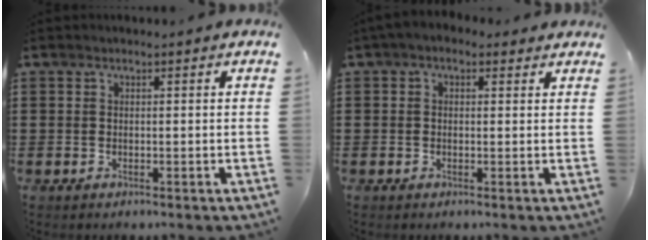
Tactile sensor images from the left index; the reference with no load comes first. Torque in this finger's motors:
{"motor_torque": [2.14, 0.00, 0.06, -0.13]}